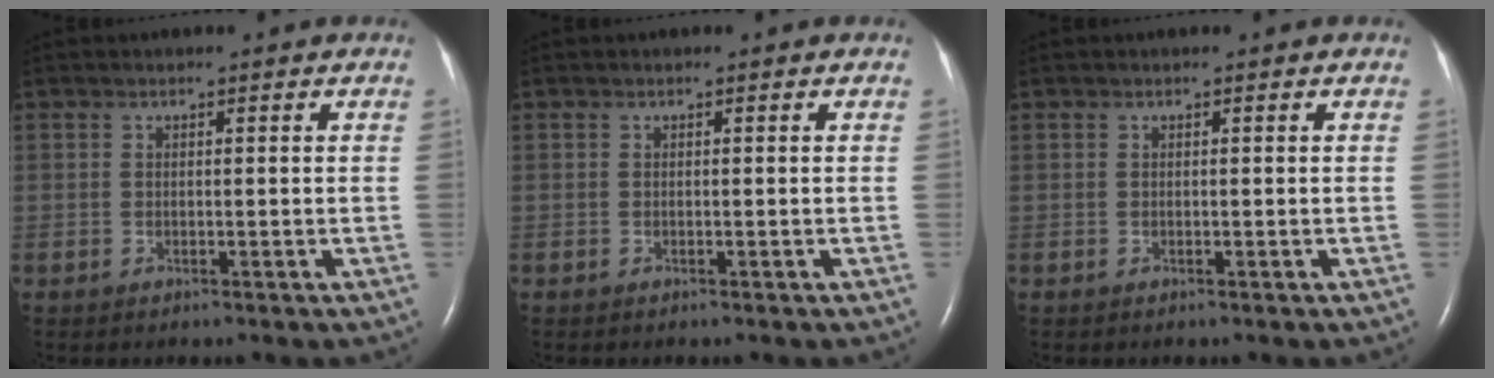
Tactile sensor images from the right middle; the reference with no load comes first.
{"total": 0.0}
{"total": 0.0}